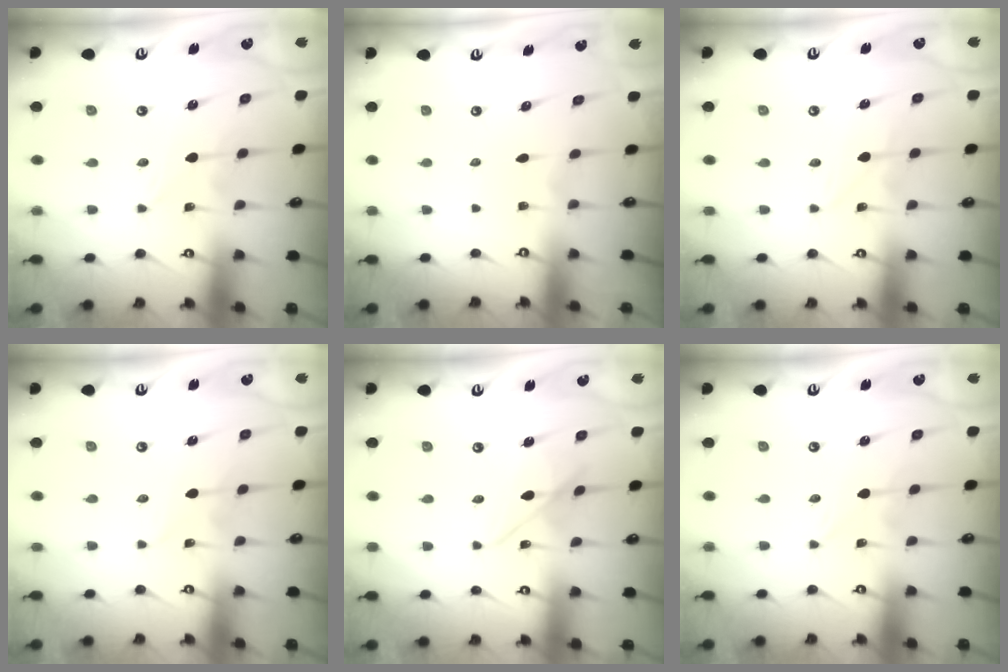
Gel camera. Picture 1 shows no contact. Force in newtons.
{"total": 0.0}
{"total": 1.6, "press": 1.6, "slide": 0.2}
{"total": 1.7, "press": 1.7, "slide": 0.1}
{"total": 6.0, "press": 5.9, "slide": 0.4}
{"total": 0.0}